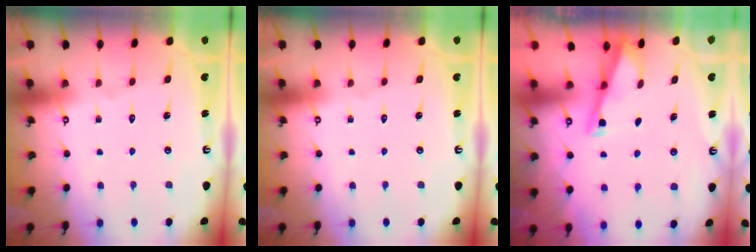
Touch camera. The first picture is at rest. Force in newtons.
{"total": 0.0}
{"total": 3.2, "press": 3.2, "slide": 0.3}